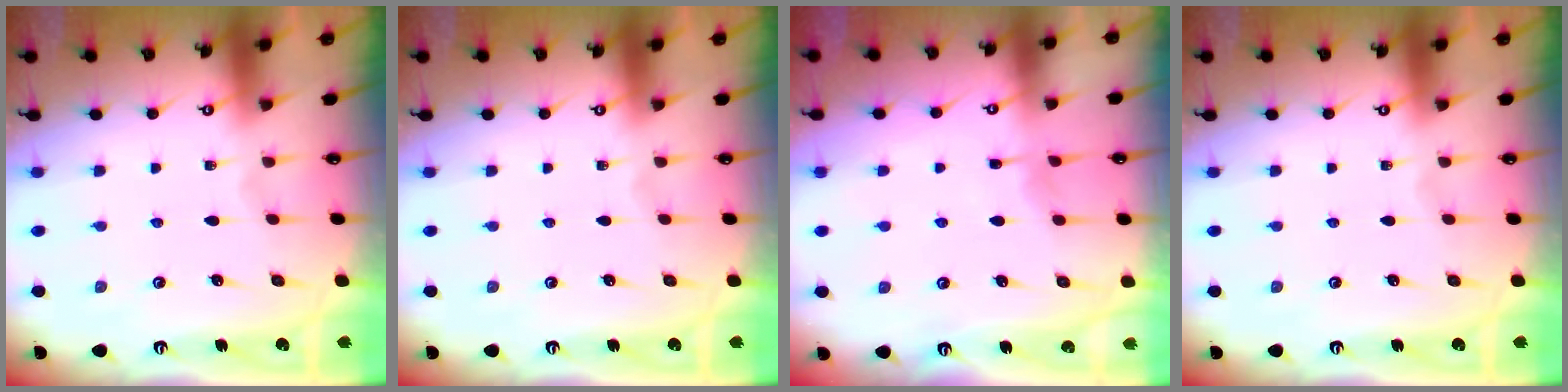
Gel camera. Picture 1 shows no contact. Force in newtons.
{"total": 0.0}
{"total": 3.6, "press": 3.6, "slide": 0.3}
{"total": 0.0}